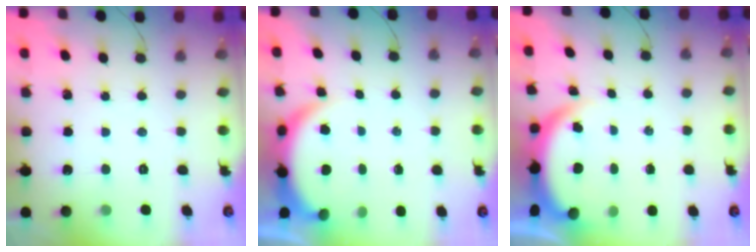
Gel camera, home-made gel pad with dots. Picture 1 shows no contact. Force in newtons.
{"total": 5.8, "press": 5.7, "slide": 0.5}
{"total": 3.7, "press": 3.7, "slide": 0.2}